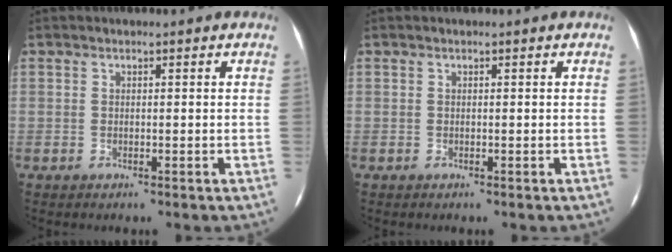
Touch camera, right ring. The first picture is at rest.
{"total": 0.0}